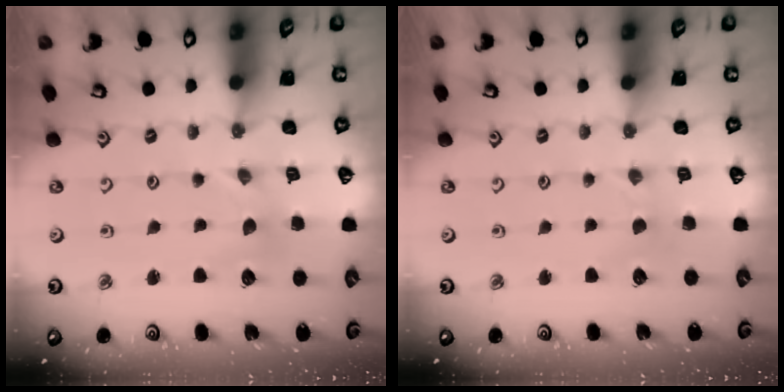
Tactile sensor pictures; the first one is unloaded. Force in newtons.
{"total": 0.0}